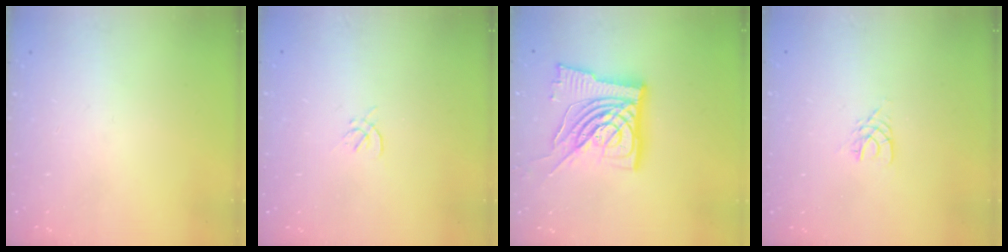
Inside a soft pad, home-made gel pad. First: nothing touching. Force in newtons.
{"total": 1.6, "press": 1.5, "slide": 0.6}
{"total": 19.1, "press": 18.9, "slide": 2.7}
{"total": 3.5, "press": 3.5, "slide": 0.5}